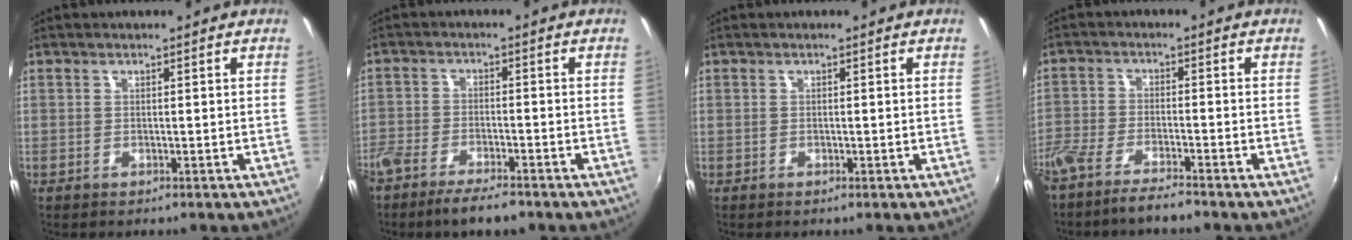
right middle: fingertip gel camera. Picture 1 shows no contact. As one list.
[{"total": 8.3, "force": [-6.6, 2.3, 4.5], "torque": [-0.114, -0.020, -0.122]}, {"total": 0.0}, {"total": 7.5, "force": [-6.4, 0.9, 3.8], "torque": [-0.099, -0.018, -0.122]}]